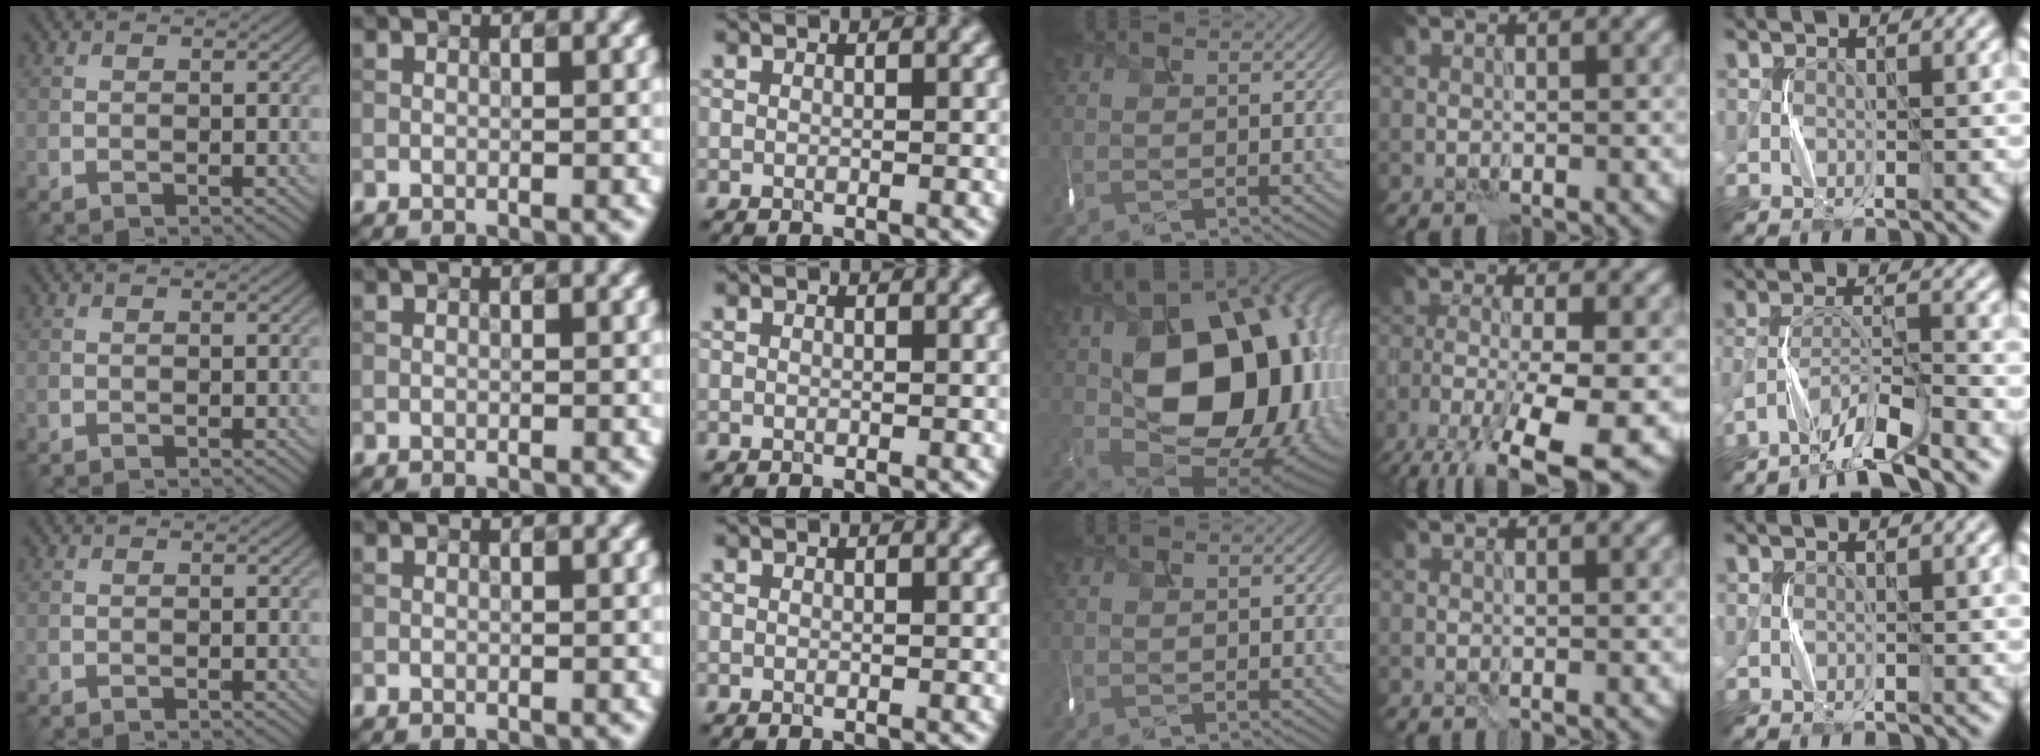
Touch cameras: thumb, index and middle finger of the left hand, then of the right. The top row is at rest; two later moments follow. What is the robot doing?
{"motion": "shake", "object": "tambourine"}